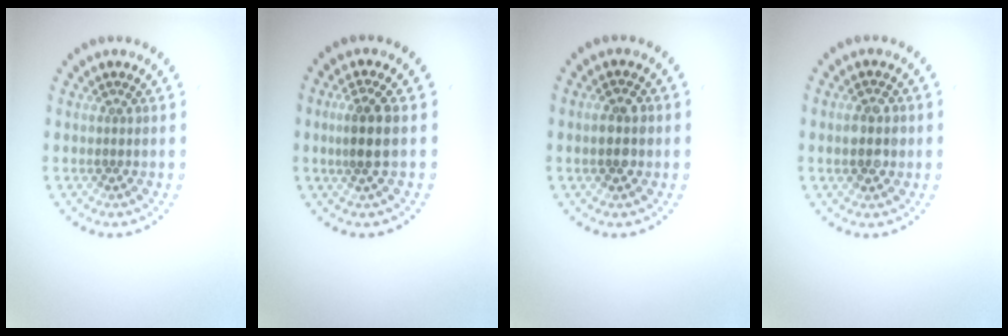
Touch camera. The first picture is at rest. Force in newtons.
{"total": 2.7, "press": 2.4, "slide": 1.2}
{"total": 2.0, "press": 2.0, "slide": 0.1}
{"total": 2.8, "press": 2.8, "slide": 0.2}